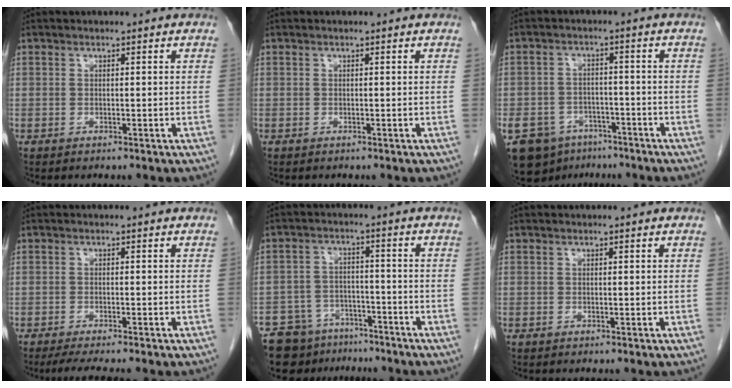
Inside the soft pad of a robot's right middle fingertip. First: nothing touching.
{"total": 0.0}
{"total": 13.4, "force": [-8.1, 9.3, 5.2], "torque": [-0.132, 0.003, -0.116]}
{"total": 4.4, "force": [-3.6, -0.1, 2.5], "torque": [-0.038, -0.011, -0.058]}
{"total": 10.3, "force": [-8.4, 5.9, 1.3], "torque": [-0.029, 0.019, -0.128]}
{"total": 0.0}